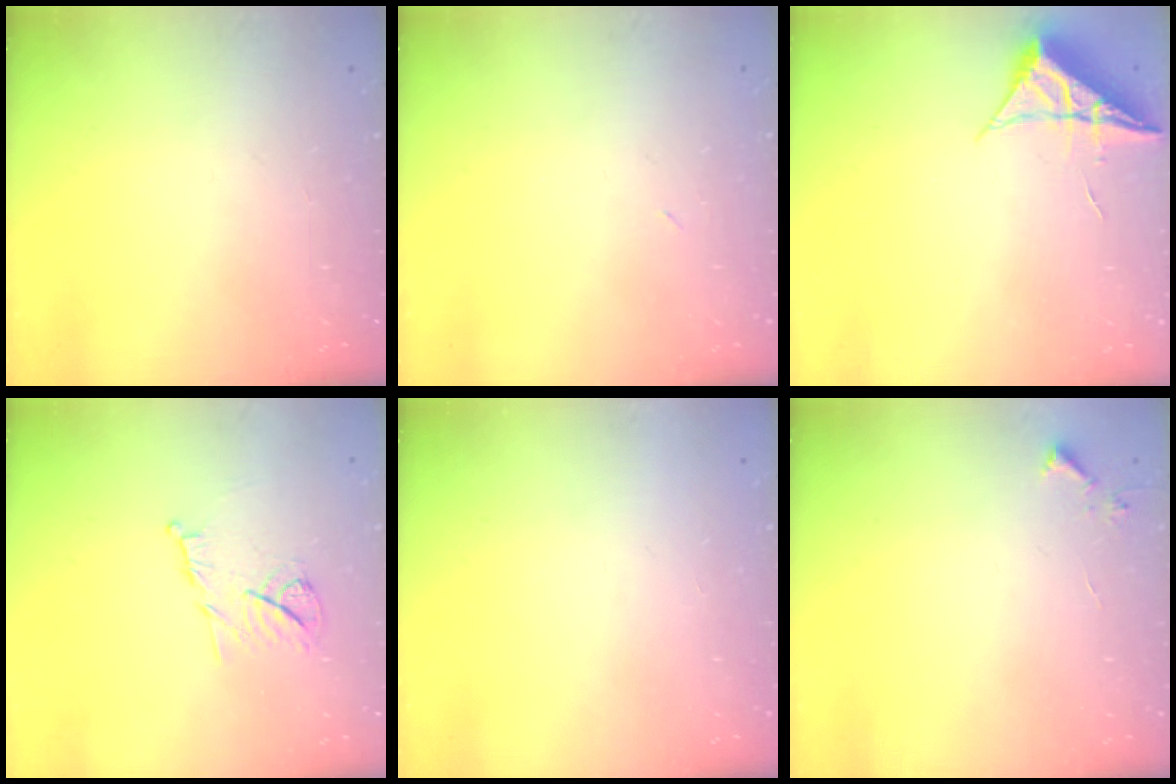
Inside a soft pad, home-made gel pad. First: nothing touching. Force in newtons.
{"total": 2.9, "press": 2.9, "slide": 0.7}
{"total": 6.6, "press": 6.6, "slide": 0.2}
{"total": 8.6, "press": 8.6, "slide": 0.7}
{"total": 1.5, "press": 1.5, "slide": 0.1}
{"total": 3.8, "press": 3.8, "slide": 0.5}